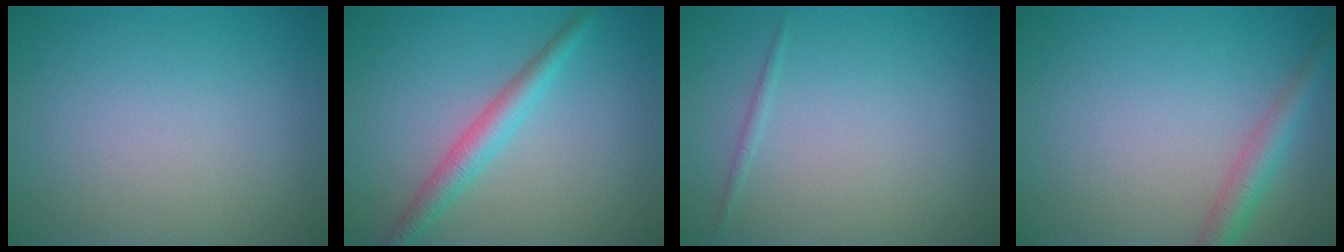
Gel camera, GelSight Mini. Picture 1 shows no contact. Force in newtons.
{"total": 3.0, "press": 3.0, "slide": 0.0}
{"total": 0.6, "press": 0.6, "slide": 0.1}
{"total": 2.8, "press": 2.8, "slide": 0.1}